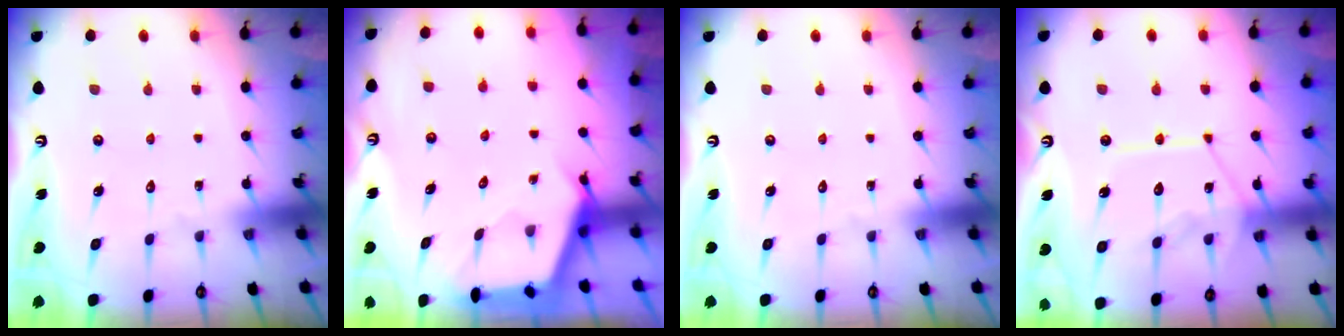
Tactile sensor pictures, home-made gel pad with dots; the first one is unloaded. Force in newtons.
{"total": 2.8, "press": 2.8, "slide": 0.3}
{"total": 0.0}
{"total": 13.9, "press": 13.8, "slide": 1.6}